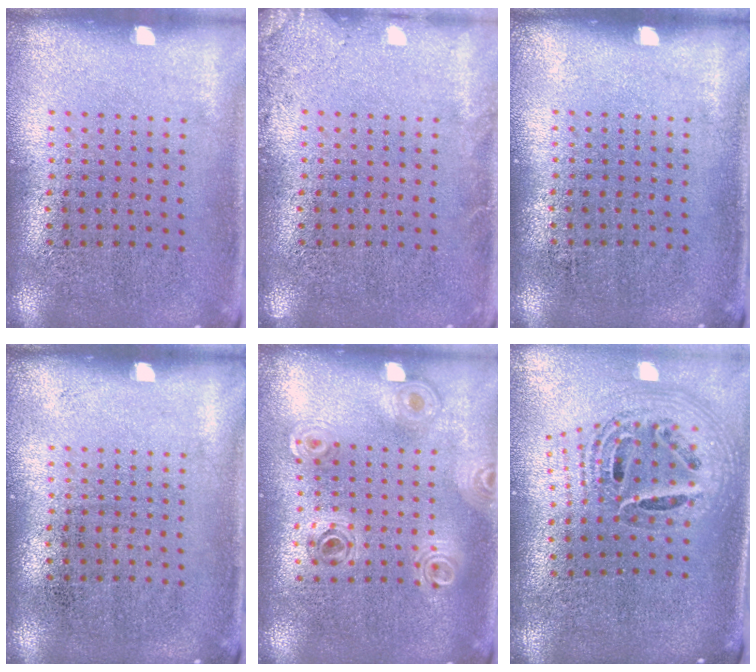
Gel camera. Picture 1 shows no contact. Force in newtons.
{"total": 1.4, "press": 1.4, "slide": 0.3}
{"total": 0.0}
{"total": 0.0}
{"total": 0.9, "press": 0.9, "slide": 0.1}
{"total": 1.8, "press": 1.5, "slide": 1.0}